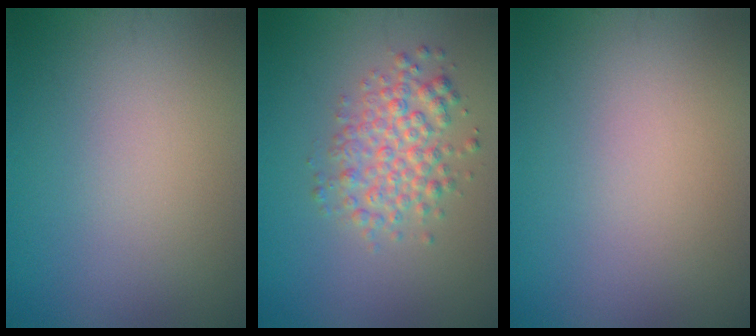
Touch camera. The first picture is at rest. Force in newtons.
{"total": 3.5, "press": 3.5, "slide": 0.1}
{"total": 0.0}